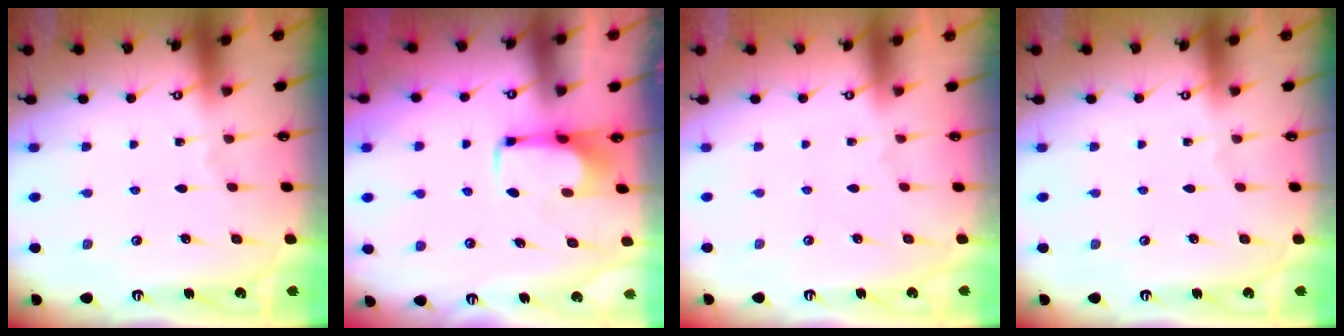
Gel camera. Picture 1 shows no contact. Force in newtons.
{"total": 2.1, "press": 2.1, "slide": 0.4}
{"total": 1.5, "press": 1.4, "slide": 0.6}
{"total": 0.0}